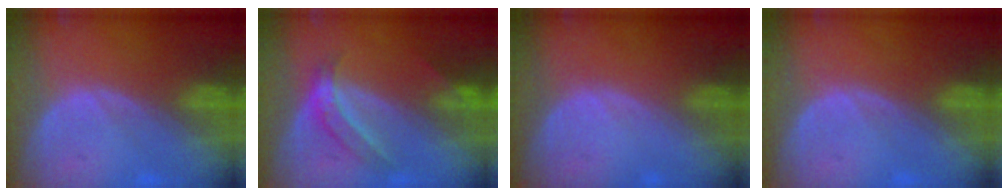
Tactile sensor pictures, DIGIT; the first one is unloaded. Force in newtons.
{"total": 5.6, "press": 4.8, "slide": 2.9}
{"total": 0.0}
{"total": 0.0}